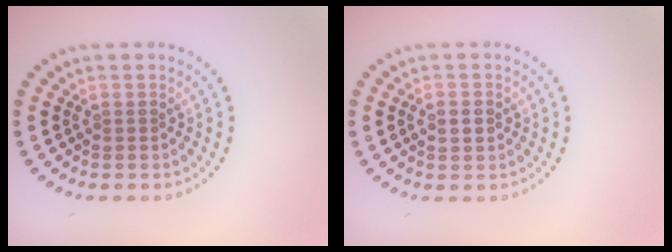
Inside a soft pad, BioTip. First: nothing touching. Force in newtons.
{"total": 2.1, "press": 2.1, "slide": 0.1}